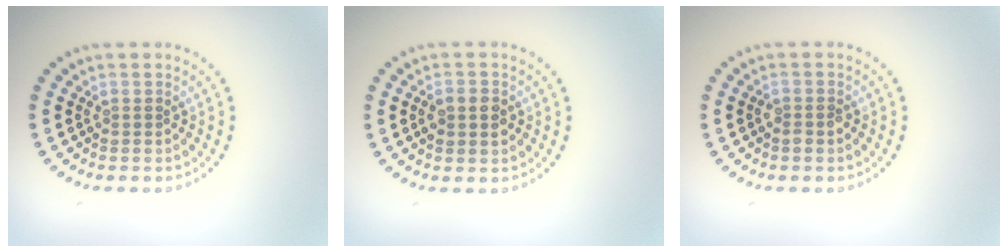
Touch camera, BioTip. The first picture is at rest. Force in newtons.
{"total": 2.7, "press": 2.7, "slide": 0.1}
{"total": 1.1, "press": 1.0, "slide": 0.4}